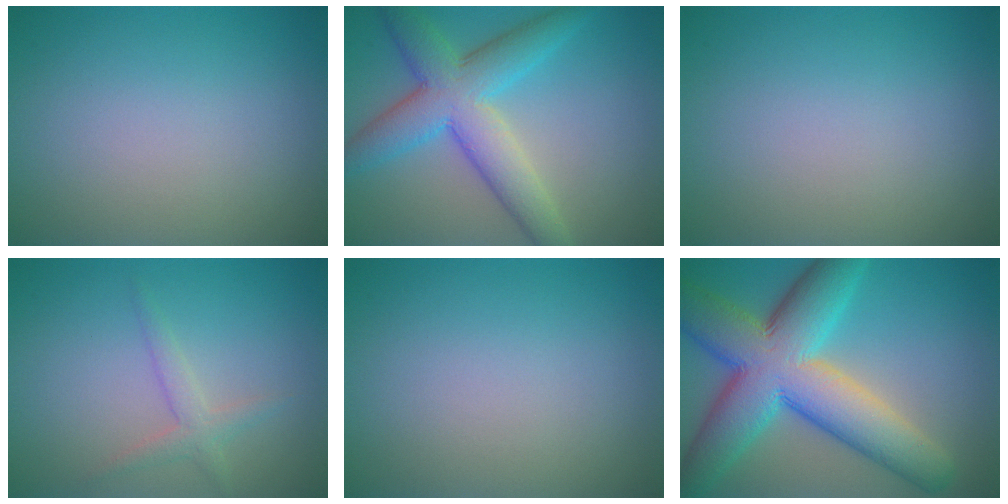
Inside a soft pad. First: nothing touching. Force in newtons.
{"total": 7.5, "press": 7.5, "slide": 0.1}
{"total": 0.0}
{"total": 1.8, "press": 1.8, "slide": 0.1}
{"total": 0.0}
{"total": 12.3, "press": 12.3, "slide": 0.5}